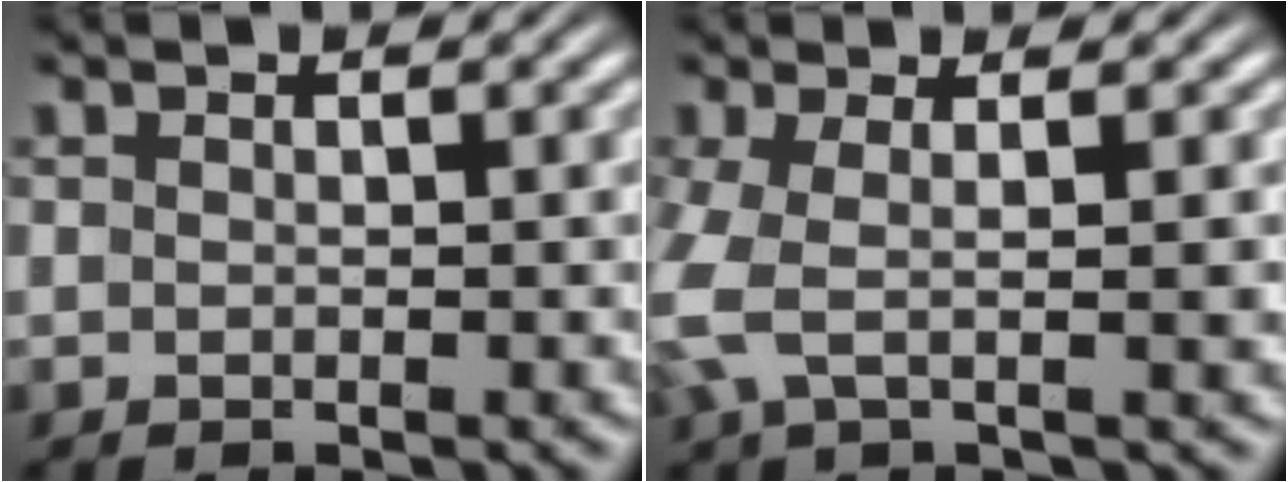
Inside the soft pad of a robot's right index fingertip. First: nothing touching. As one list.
[{"total": 3.8, "force": [-0.1, 1.9, 3.2], "torque": [-0.094, -0.015, 0.002]}]